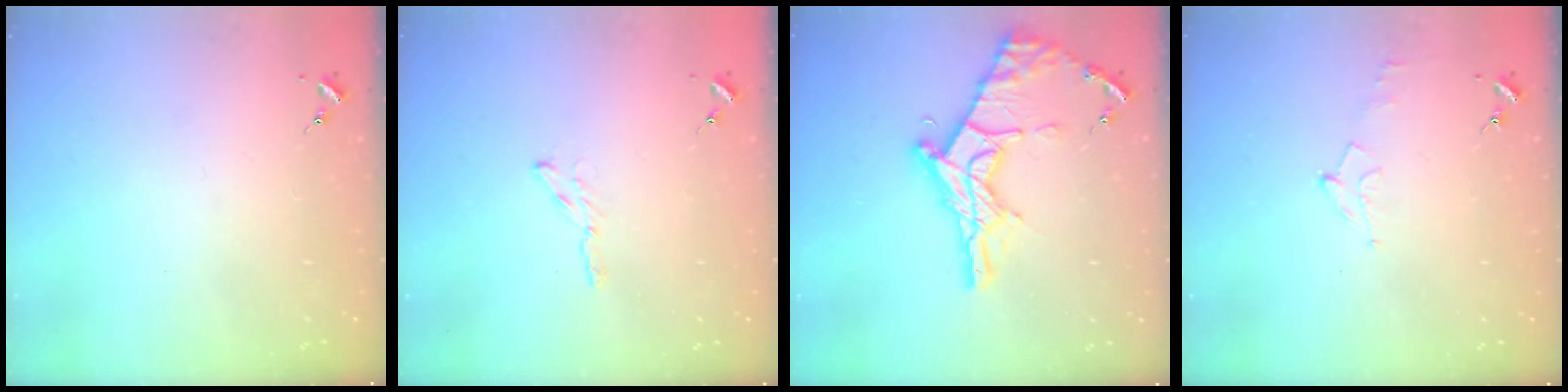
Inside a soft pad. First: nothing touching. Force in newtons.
{"total": 2.4, "press": 2.4, "slide": 0.2}
{"total": 20.3, "press": 20.2, "slide": 1.5}
{"total": 5.7, "press": 5.6, "slide": 0.8}